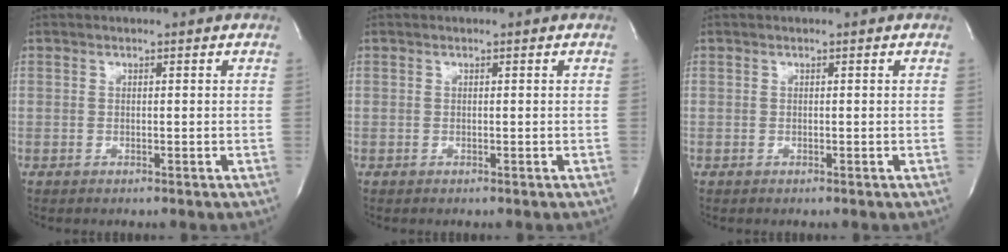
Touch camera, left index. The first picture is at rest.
{"total": 0.0}
{"total": 0.0}